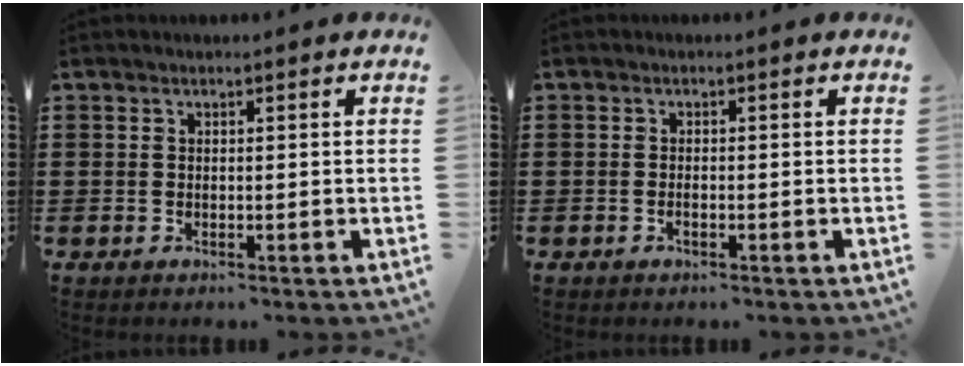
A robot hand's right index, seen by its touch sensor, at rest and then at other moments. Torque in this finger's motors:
{"motor_torque": [0.24, 1.89, 0.01, 0.00]}